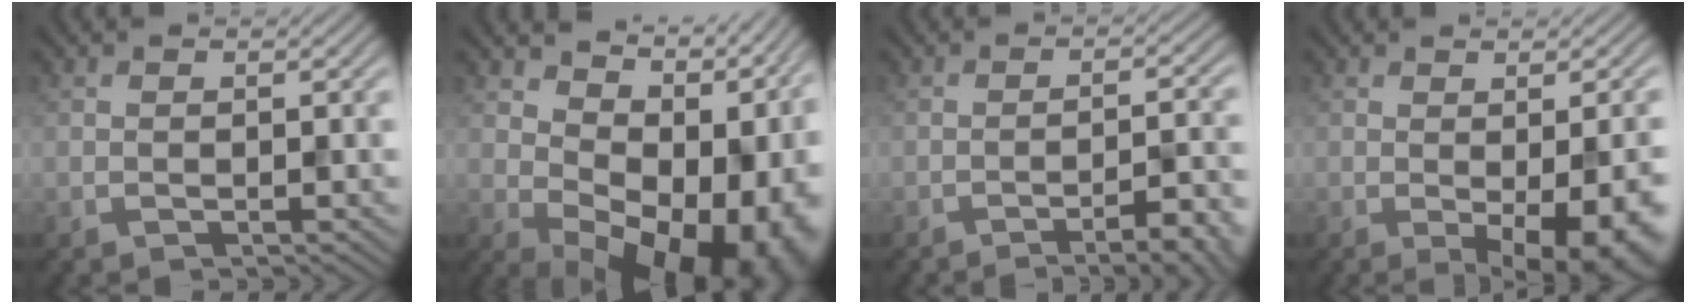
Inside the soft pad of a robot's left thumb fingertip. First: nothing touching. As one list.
[{"total": 16.6, "force": [1.2, 10.9, 12.5], "torque": [-0.141, -0.021, 0.068]}, {"total": 8.5, "force": [-5.5, 1.9, 6.2], "torque": [-0.084, 0.009, -0.069]}, {"total": 9.9, "force": [-2.9, 3.4, 8.8], "torque": [-0.106, -0.025, -0.018]}]